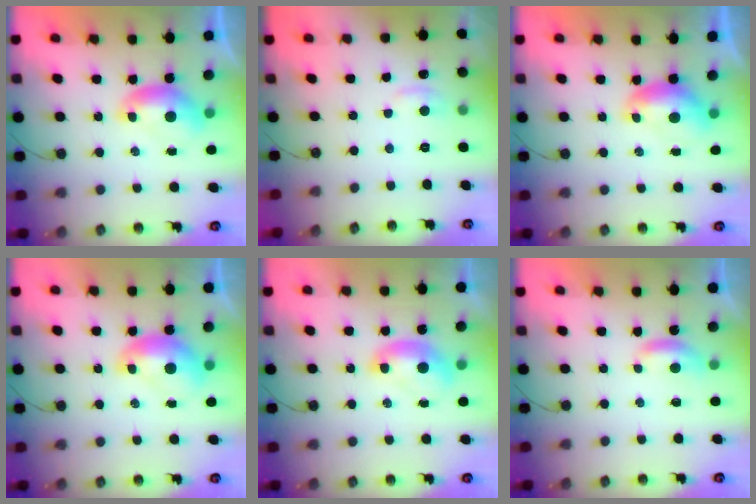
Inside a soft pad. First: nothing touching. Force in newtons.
{"total": 1.2, "press": 0.9, "slide": 0.7}
{"total": 0.8, "press": 0.6, "slide": 0.4}
{"total": 1.8, "press": 1.8, "slide": 0.2}
{"total": 1.2, "press": 1.2, "slide": 0.3}
{"total": 1.8, "press": 1.7, "slide": 0.4}